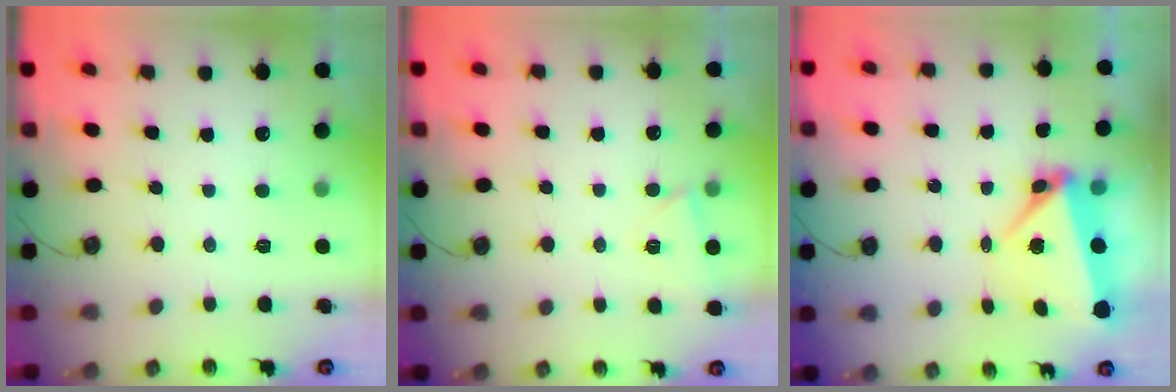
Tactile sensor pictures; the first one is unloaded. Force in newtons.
{"total": 3.3, "press": 3.2, "slide": 1.0}
{"total": 6.0, "press": 6.0, "slide": 0.3}